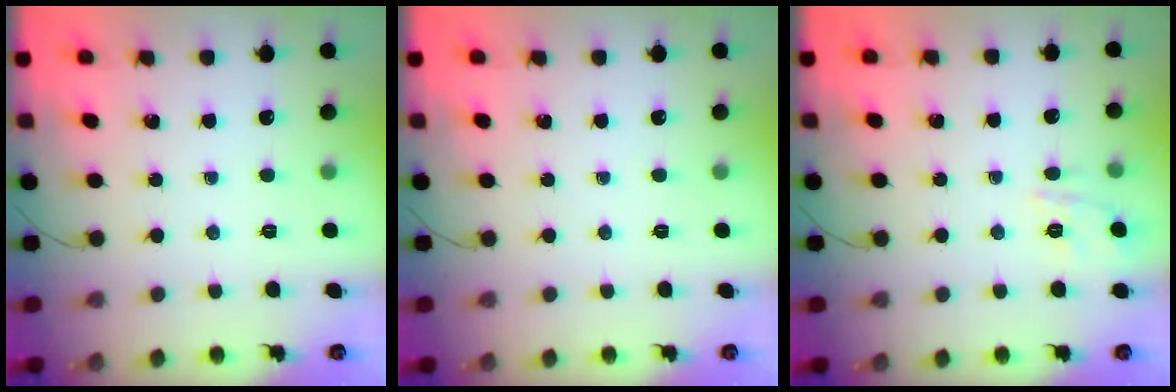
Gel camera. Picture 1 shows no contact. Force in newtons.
{"total": 0.0}
{"total": 2.1, "press": 1.6, "slide": 1.5}